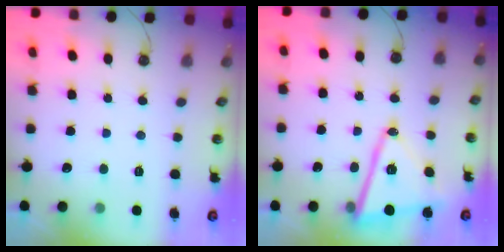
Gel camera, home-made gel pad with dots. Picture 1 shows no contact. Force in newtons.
{"total": 14.4, "press": 14.3, "slide": 1.4}